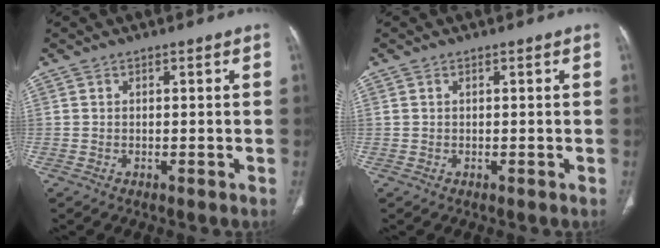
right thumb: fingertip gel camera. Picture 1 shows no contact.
{"total": 0.0}